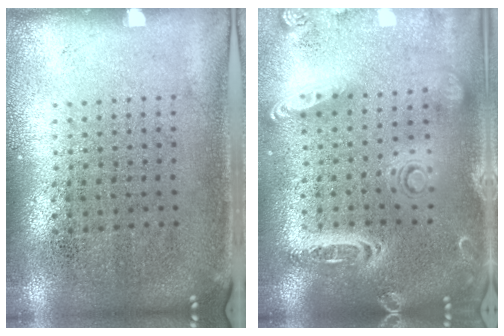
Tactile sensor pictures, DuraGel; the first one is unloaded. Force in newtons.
{"total": 2.6, "press": 2.3, "slide": 1.2}